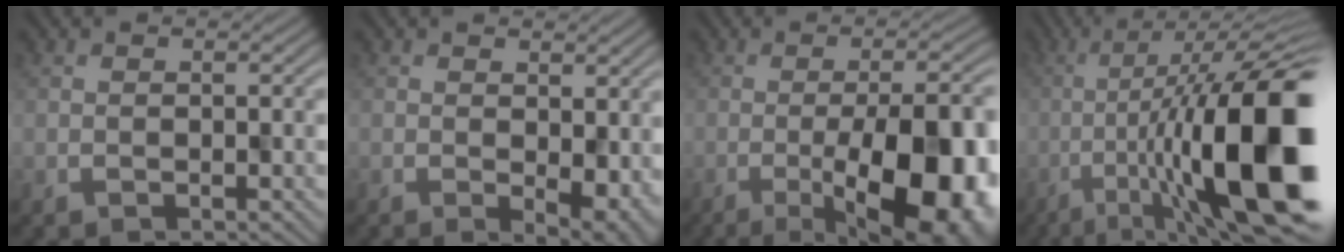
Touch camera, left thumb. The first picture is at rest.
{"total": 3.9, "force": [-0.7, 1.4, 3.6], "torque": [-0.054, -0.015, 0.017]}
{"total": 15.8, "force": [-6.0, 5.7, 13.4], "torque": [-0.169, -0.004, -0.074]}
{"total": 16.9, "force": [-2.9, 5.5, 15.7], "torque": [-0.252, -0.010, -0.034]}